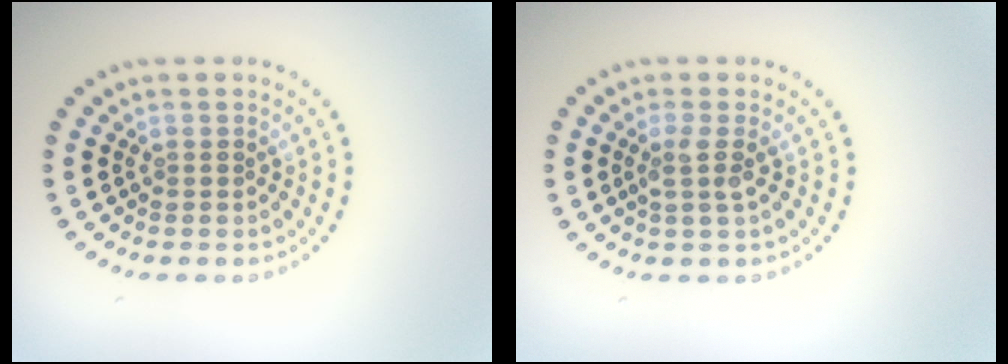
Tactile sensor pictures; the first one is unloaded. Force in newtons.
{"total": 1.8, "press": 1.4, "slide": 1.2}